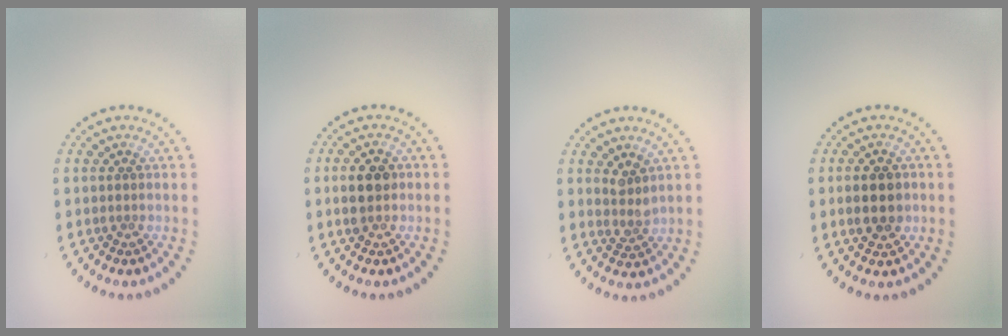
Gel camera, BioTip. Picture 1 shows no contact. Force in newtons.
{"total": 2.8, "press": 2.8, "slide": 0.2}
{"total": 1.8, "press": 1.3, "slide": 1.2}
{"total": 3.6, "press": 3.6, "slide": 0.2}